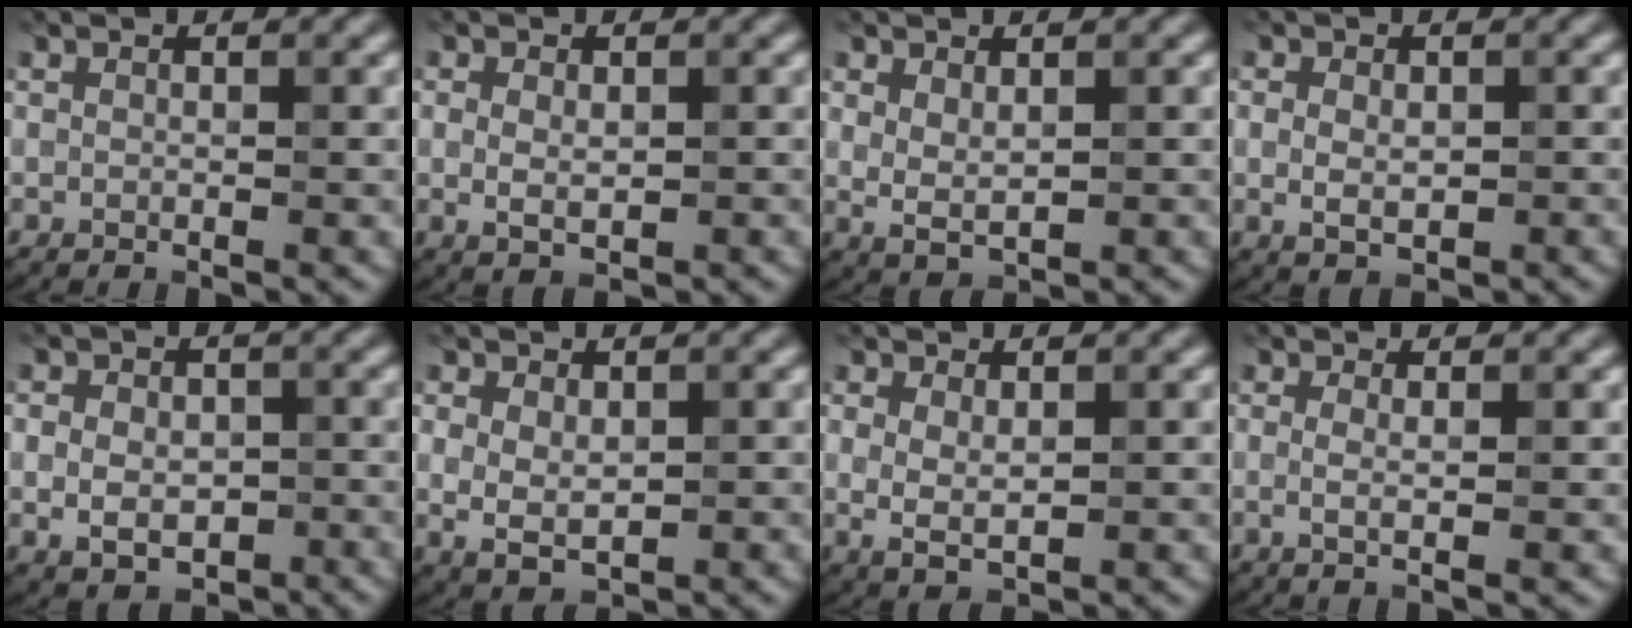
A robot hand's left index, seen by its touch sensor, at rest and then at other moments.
{"total": 2.1, "force": [0.1, 1.3, 1.7], "torque": [-0.030, -0.002, 0.004]}
{"total": 1.9, "force": [0.6, 0.9, 1.5], "torque": [-0.031, -0.003, 0.016]}
{"total": 2.5, "force": [-0.1, 1.6, 2.0], "torque": [-0.030, -0.002, 0.002]}
{"total": 4.6, "force": [-0.9, 3.3, 3.1], "torque": [-0.043, -0.007, -0.011]}
{"total": 3.0, "force": [0.2, 2.0, 2.3], "torque": [-0.043, -0.002, 0.009]}
{"total": 2.4, "force": [0.3, 1.3, 2.0], "torque": [-0.040, -0.002, 0.008]}
{"total": 1.9, "force": [0.0, 0.5, 1.8], "torque": [-0.031, -0.002, -0.003]}